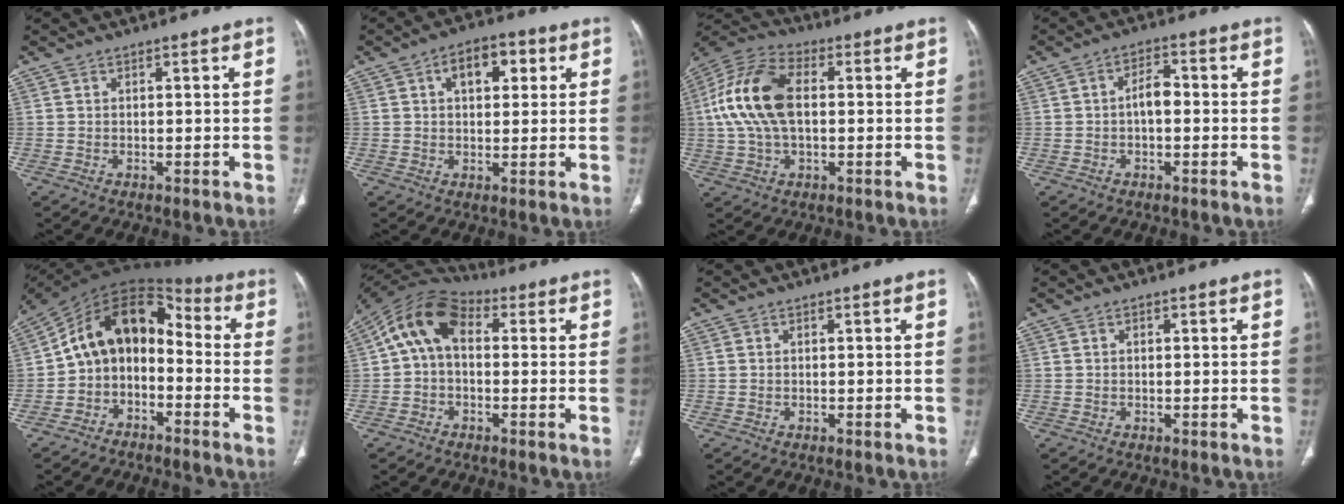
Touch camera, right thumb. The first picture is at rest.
{"total": 7.9, "force": [2.6, 4.8, 5.7], "torque": [-0.051, 0.011, 0.034]}
{"total": 15.4, "force": [1.2, 8.7, 12.6], "torque": [-0.260, 0.029, 0.016]}
{"total": 4.0, "force": [-0.5, 2.2, 3.3], "torque": [-0.046, 0.016, -0.014]}
{"total": 13.0, "force": [-2.9, 9.3, 8.6], "torque": [-0.115, 0.088, -0.065]}
{"total": 11.3, "force": [1.7, 7.4, 8.3], "torque": [-0.139, 0.038, 0.014]}
{"total": 0.0}
{"total": 0.0}